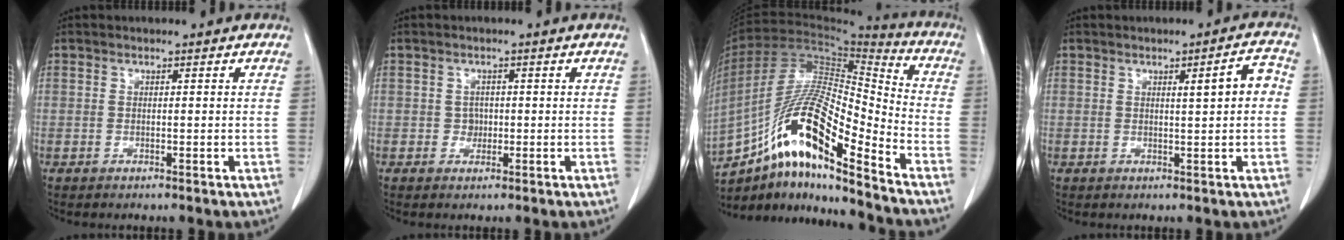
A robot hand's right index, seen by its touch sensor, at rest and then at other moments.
{"total": 1.3, "force": [-0.2, 1.2, 0.5], "torque": [-0.007, 0.004, -0.002]}
{"total": 18.6, "force": [-11.3, 2.6, 14.6], "torque": [-0.285, 0.006, -0.200]}
{"total": 3.9, "force": [0.5, 0.4, 3.9], "torque": [-0.052, 0.009, 0.006]}